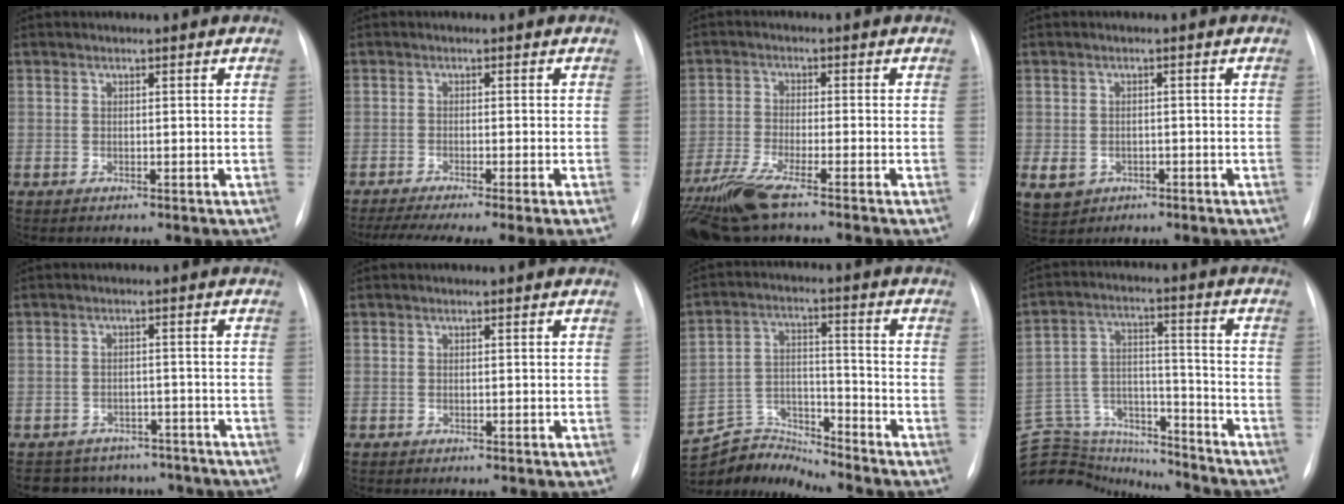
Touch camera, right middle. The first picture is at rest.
{"total": 11.6, "force": [-9.4, -0.6, 6.8], "torque": [-0.096, -0.027, -0.142]}
{"total": 9.9, "force": [-7.5, -0.1, 6.5], "torque": [-0.131, -0.024, -0.137]}
{"total": 4.9, "force": [-2.2, 4.1, 1.6], "torque": [-0.037, -0.001, -0.024]}
{"total": 10.6, "force": [-9.4, 4.9, 1.2], "torque": [-0.014, 0.021, -0.106]}
{"total": 0.0}
{"total": 9.6, "force": [-9.5, -0.2, -1.2], "torque": [0.018, 0.036, -0.179]}
{"total": 25.0, "force": [-22.7, 7.9, 6.8], "torque": [-0.207, 0.018, -0.351]}